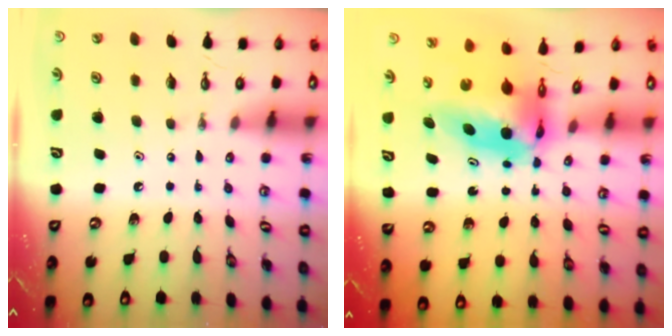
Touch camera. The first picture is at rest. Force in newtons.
{"total": 8.2, "press": 8.1, "slide": 0.9}